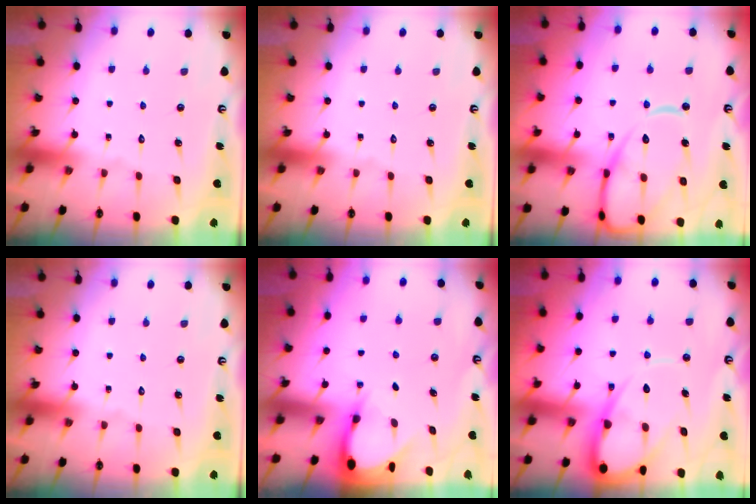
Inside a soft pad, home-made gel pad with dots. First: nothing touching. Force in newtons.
{"total": 0.0}
{"total": 14.8, "press": 14.7, "slide": 1.7}
{"total": 0.0}
{"total": 3.4, "press": 3.4, "slide": 0.2}
{"total": 13.3, "press": 13.2, "slide": 1.3}